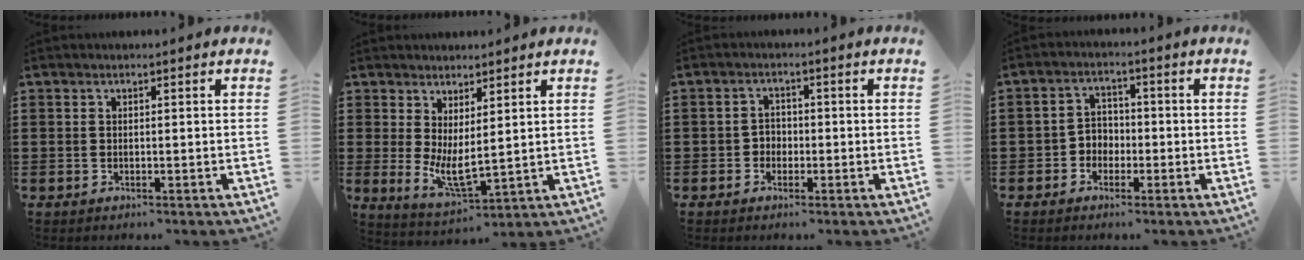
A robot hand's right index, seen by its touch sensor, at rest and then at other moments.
{"total": 5.1, "force": [0.9, 2.0, 4.6], "torque": [-0.093, -0.016, 0.018]}
{"total": 2.0, "force": [-1.0, 1.7, 0.6], "torque": [-0.018, 0.006, -0.023]}
{"total": 3.1, "force": [-1.6, 2.5, 0.9], "torque": [-0.028, 0.010, -0.036]}